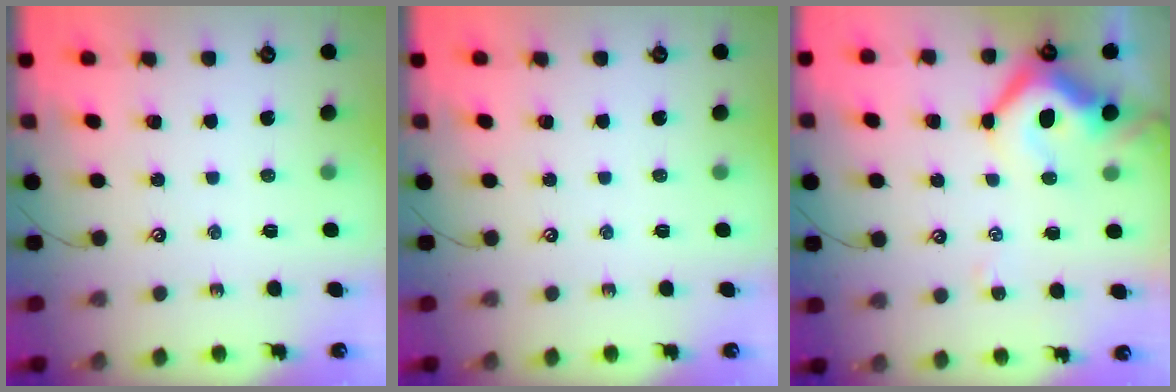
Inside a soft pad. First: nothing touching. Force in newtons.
{"total": 0.0}
{"total": 9.2, "press": 9.0, "slide": 1.7}